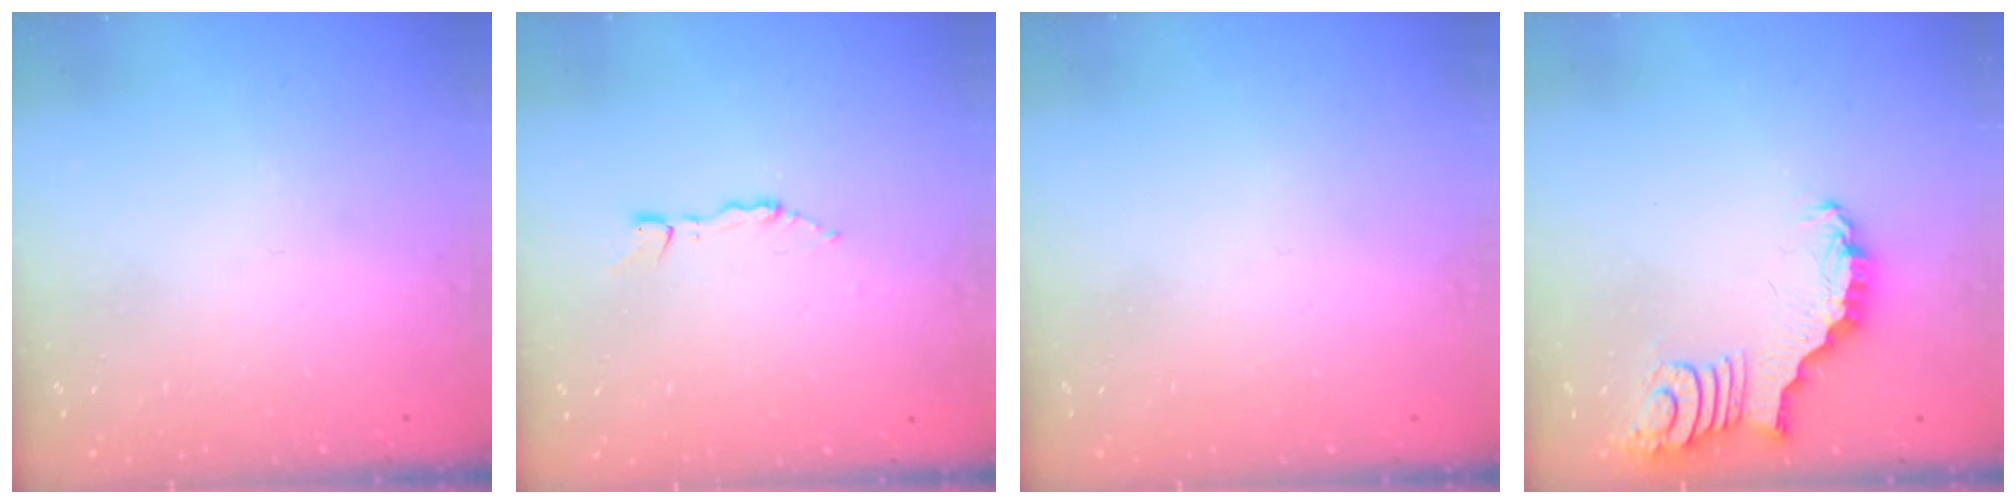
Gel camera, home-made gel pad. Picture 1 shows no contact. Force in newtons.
{"total": 2.2, "press": 2.2, "slide": 0.3}
{"total": 0.0}
{"total": 3.0, "press": 2.9, "slide": 0.3}